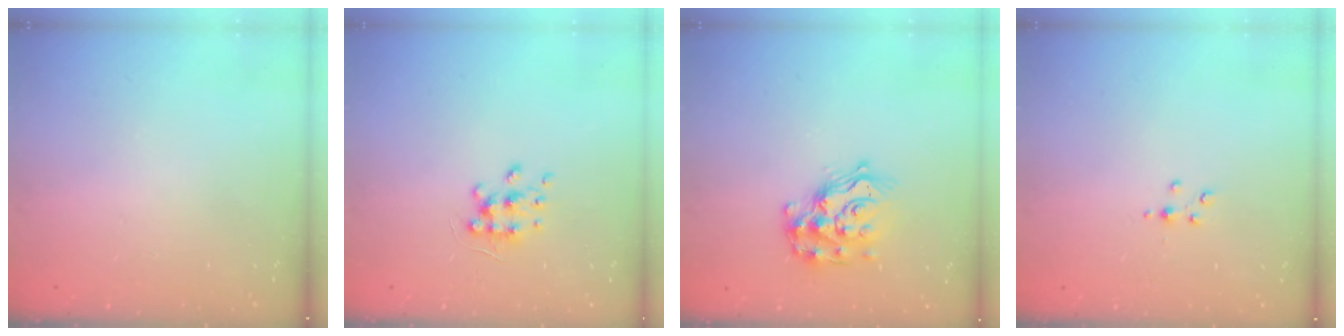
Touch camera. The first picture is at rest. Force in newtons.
{"total": 7.2, "press": 7.2, "slide": 0.6}
{"total": 16.2, "press": 16.2, "slide": 1.1}
{"total": 3.0, "press": 3.0, "slide": 0.3}